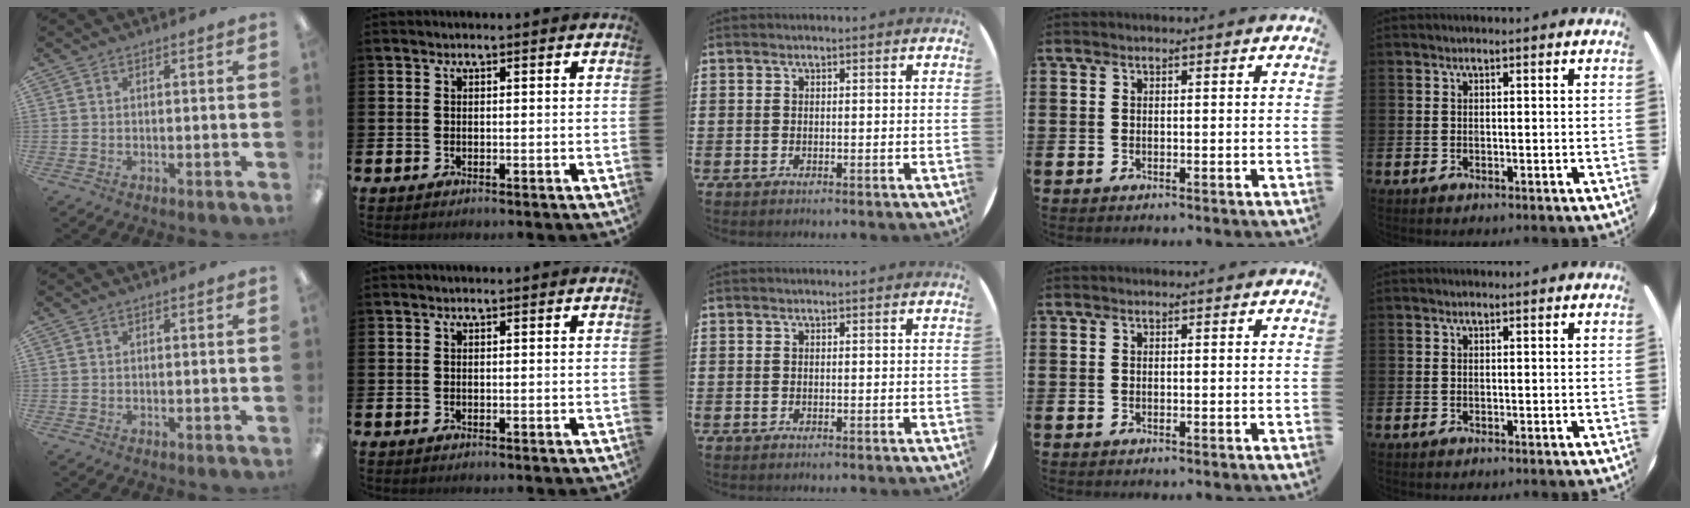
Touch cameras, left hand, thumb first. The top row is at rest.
{}